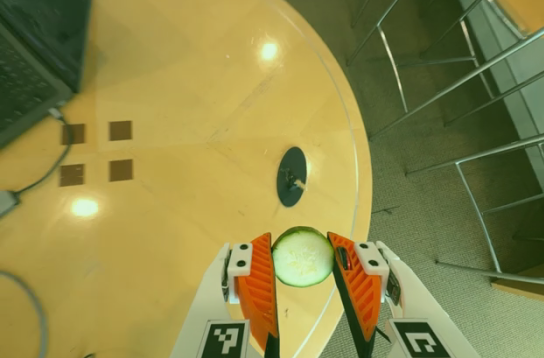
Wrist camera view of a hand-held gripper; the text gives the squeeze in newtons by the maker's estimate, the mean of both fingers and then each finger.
{"total": 10.4, "left": 10.3, "right": 10.5}